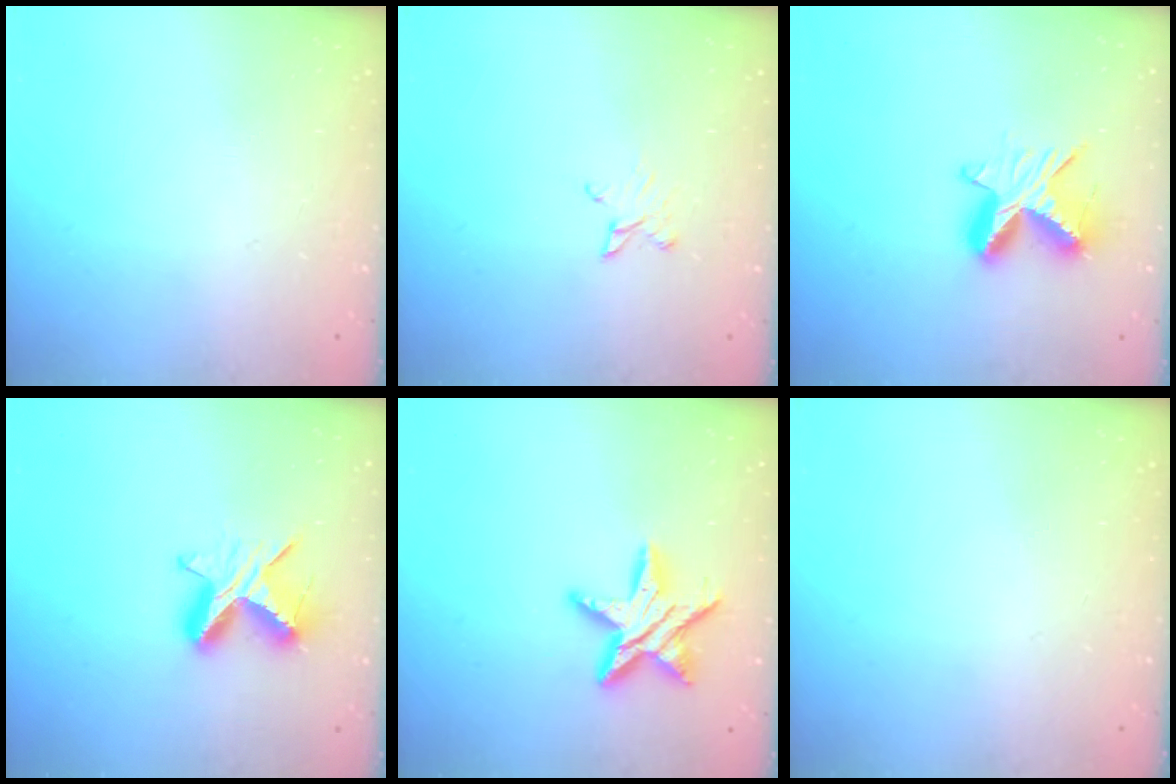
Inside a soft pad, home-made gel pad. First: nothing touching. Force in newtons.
{"total": 3.6, "press": 3.6, "slide": 0.4}
{"total": 9.2, "press": 9.2, "slide": 0.3}
{"total": 8.5, "press": 8.5, "slide": 0.4}
{"total": 12.7, "press": 12.6, "slide": 0.7}
{"total": 0.0}